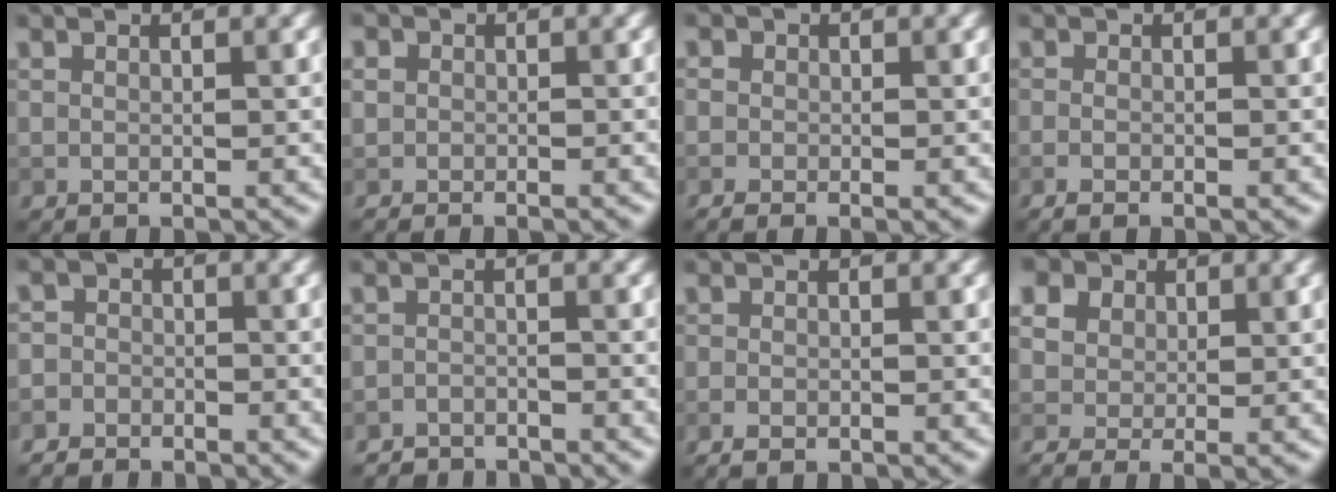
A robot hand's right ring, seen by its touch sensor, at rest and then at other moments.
{"total": 1.6, "force": [-0.9, 1.2, 0.4], "torque": [0.004, 0.003, -0.017]}
{"total": 2.0, "force": [-0.8, 1.3, 1.2], "torque": [-0.016, 0.000, -0.013]}
{"total": 1.9, "force": [-0.9, 0.7, 1.5], "torque": [-0.032, -0.005, -0.008]}
{"total": 4.2, "force": [-3.4, 2.4, 0.7], "torque": [0.005, 0.001, -0.060]}
{"total": 3.1, "force": [-3.0, 0.6, 0.1], "torque": [0.004, -0.002, -0.059]}
{"total": 1.5, "force": [-1.0, 0.4, 1.0], "torque": [-0.022, 0.001, -0.015]}
{"total": 8.8, "force": [1.8, 6.6, 5.5], "torque": [-0.115, 0.026, 0.012]}